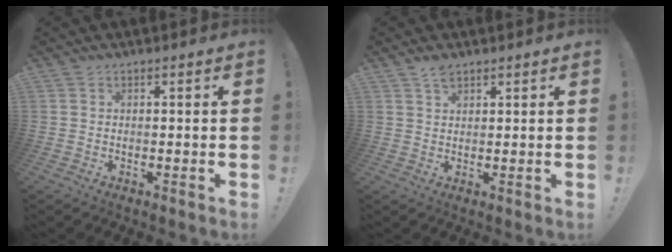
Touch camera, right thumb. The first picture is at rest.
{"total": 2.5, "force": [1.9, 0.9, 1.3], "torque": [-0.020, -0.009, 0.034]}